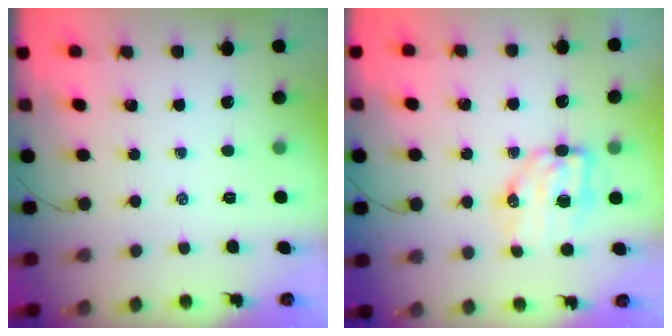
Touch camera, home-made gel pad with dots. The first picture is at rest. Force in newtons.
{"total": 7.9, "press": 7.8, "slide": 1.4}